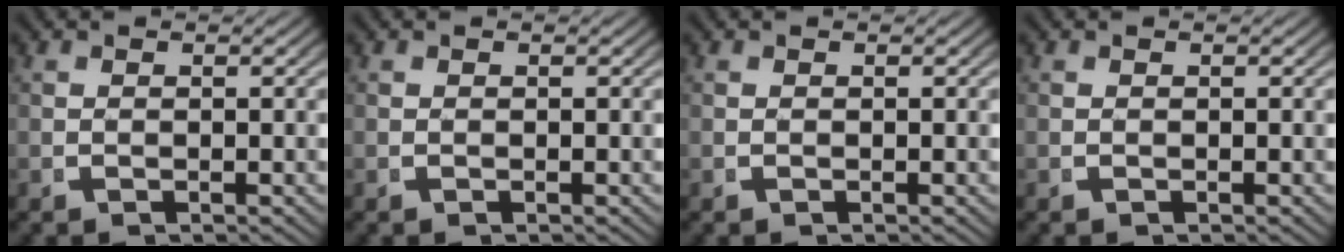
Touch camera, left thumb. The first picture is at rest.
{"total": 0.0}
{"total": 0.0}
{"total": 0.0}